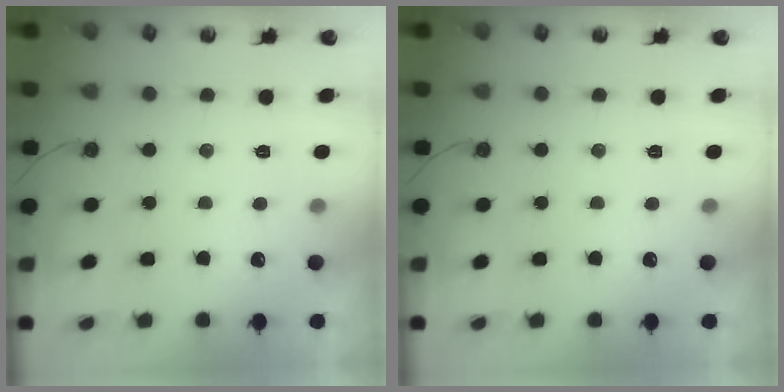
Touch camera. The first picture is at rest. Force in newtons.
{"total": 0.0}